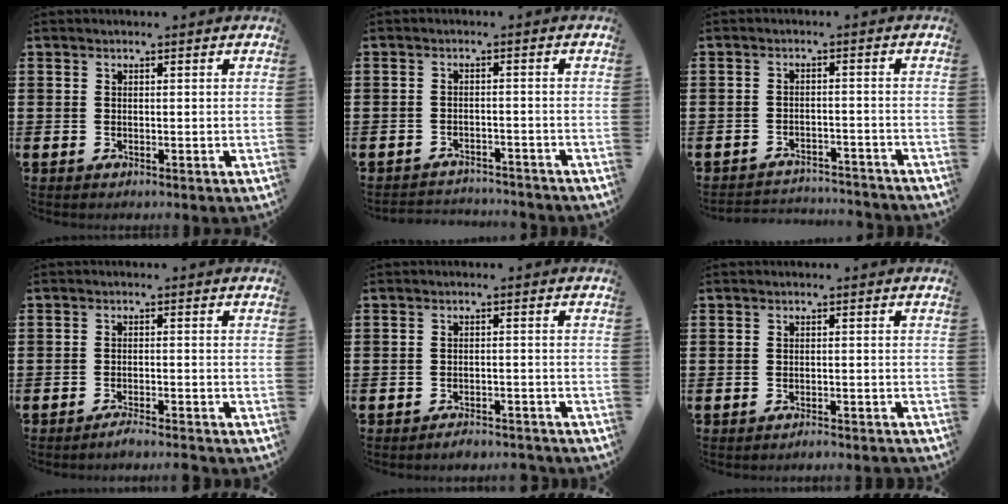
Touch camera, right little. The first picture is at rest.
{"total": 2.2, "force": [-2.2, 0.0, -0.3], "torque": [-0.003, 0.002, -0.049]}
{"total": 2.6, "force": [-2.6, 0.1, -0.2], "torque": [-0.005, 0.003, -0.057]}
{"total": 2.0, "force": [-1.9, -0.1, 0.7], "torque": [-0.010, 0.003, -0.036]}
{"total": 2.0, "force": [-1.9, 0.1, 0.4], "torque": [-0.010, 0.003, -0.039]}
{"total": 1.2, "force": [-1.2, -0.1, 0.2], "torque": [-0.005, 0.000, -0.023]}